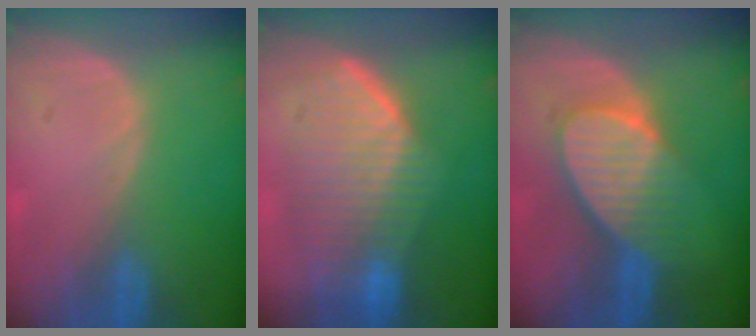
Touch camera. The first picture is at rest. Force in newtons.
{"total": 9.6, "press": 9.0, "slide": 3.4}
{"total": 7.8, "press": 7.4, "slide": 2.4}